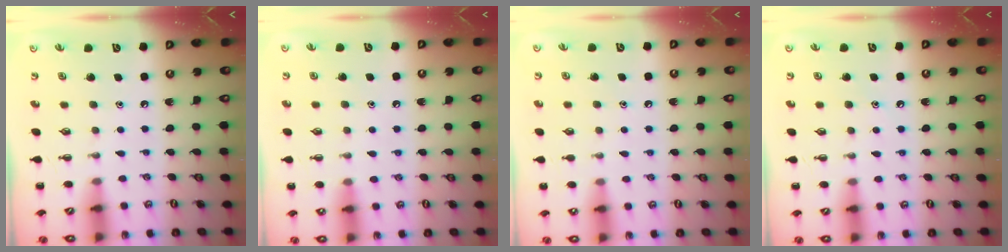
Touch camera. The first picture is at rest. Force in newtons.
{"total": 7.7, "press": 7.2, "slide": 2.8}
{"total": 6.2, "press": 5.9, "slide": 1.9}
{"total": 7.4, "press": 7.2, "slide": 1.7}